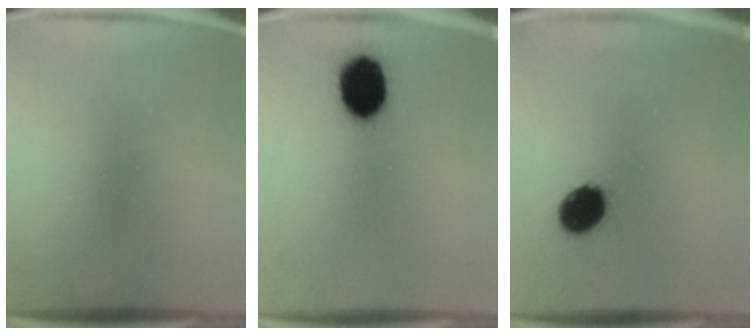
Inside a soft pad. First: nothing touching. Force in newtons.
{"total": 13.0}
{"total": 10.0}